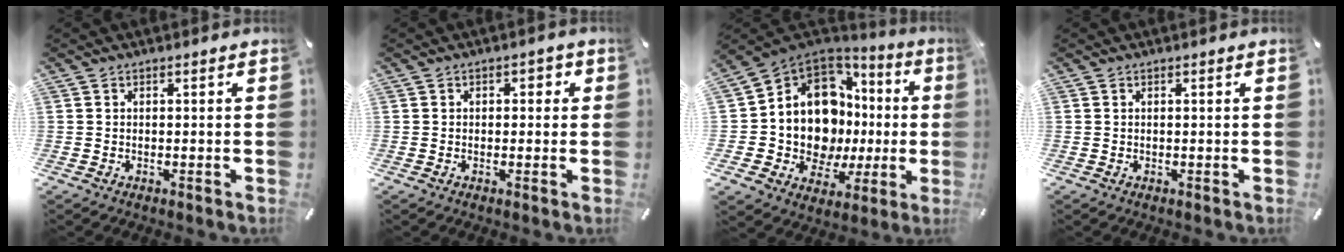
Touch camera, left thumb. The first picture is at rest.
{"total": 1.7, "force": [-0.3, 1.4, 0.8], "torque": [-0.009, 0.007, -0.012]}
{"total": 15.1, "force": [2.2, 11.9, 9.1], "torque": [-0.187, -0.050, 0.047]}
{"total": 0.0}